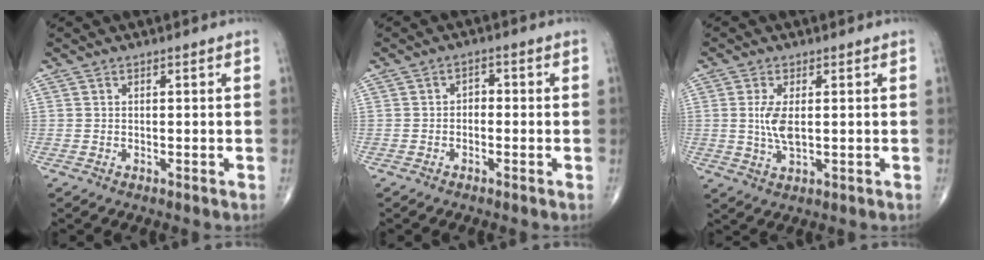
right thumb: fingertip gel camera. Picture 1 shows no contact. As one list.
[{"total": 1.9, "force": [-0.5, 1.4, 1.1], "torque": [-0.003, 0.010, -0.016]}, {"total": 5.0, "force": [0.4, 2.0, 4.5], "torque": [-0.096, -0.011, 0.012]}]